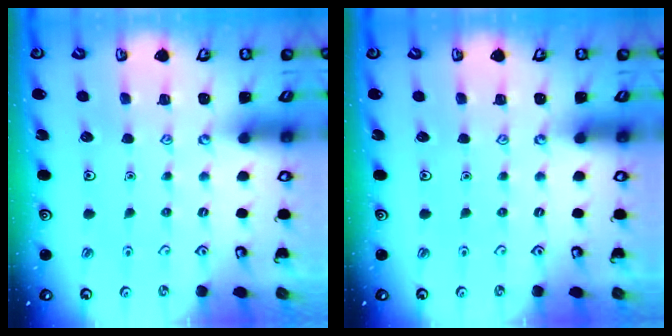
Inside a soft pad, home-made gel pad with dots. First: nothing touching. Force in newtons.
{"total": 0.0}